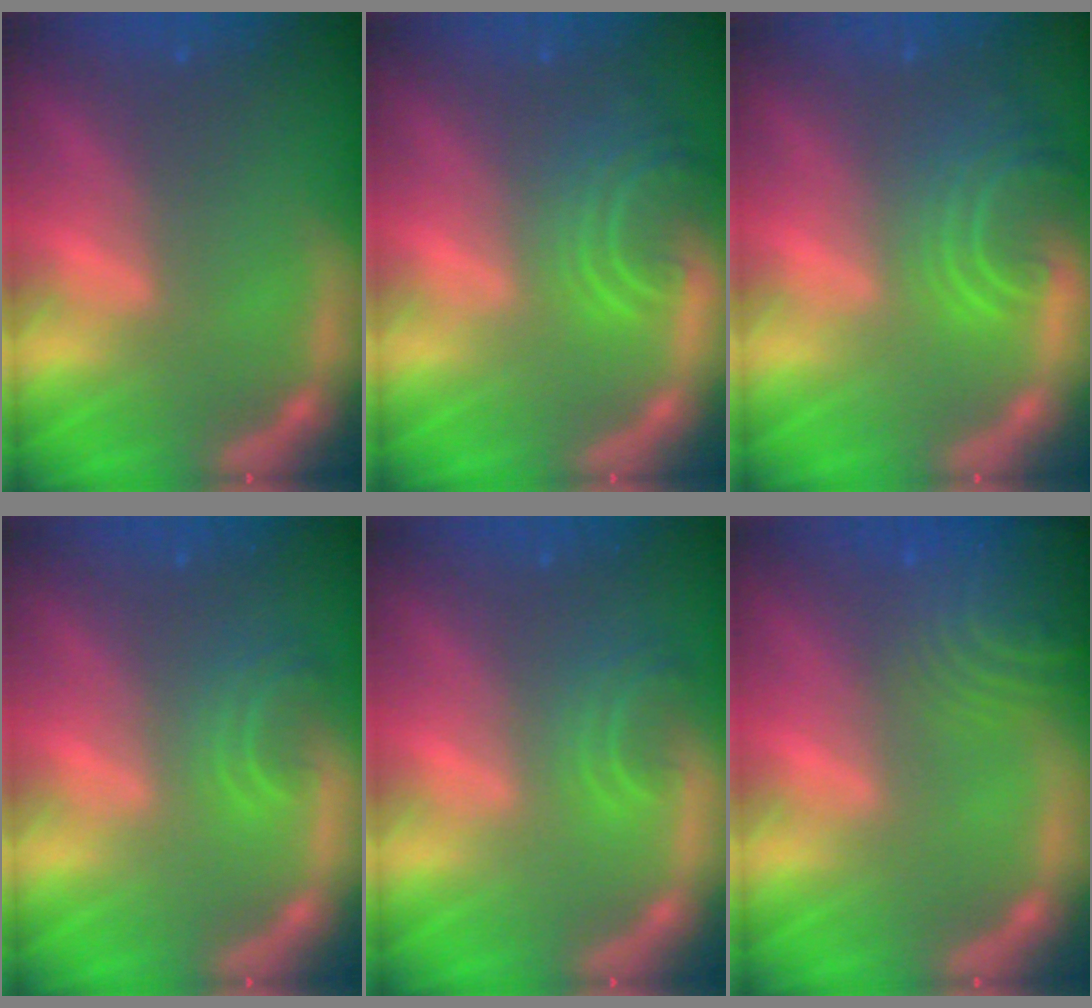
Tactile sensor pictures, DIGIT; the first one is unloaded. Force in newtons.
{"total": 4.5}
{"total": 5.1}
{"total": 2.4}
{"total": 2.4}
{"total": 8.5}